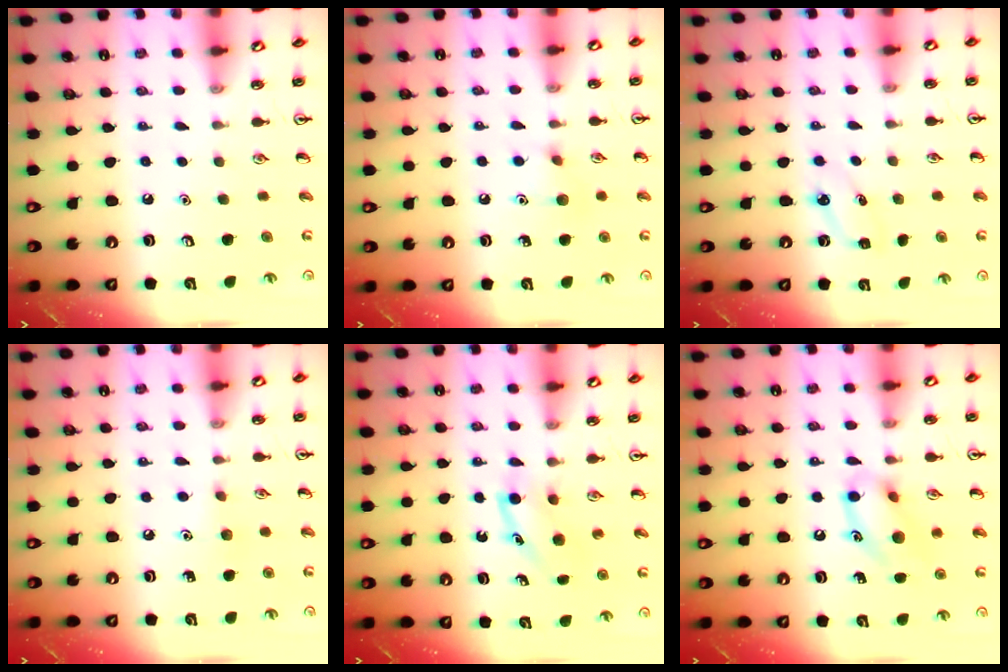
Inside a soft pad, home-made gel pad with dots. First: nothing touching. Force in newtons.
{"total": 6.3, "press": 6.2, "slide": 1.1}
{"total": 5.0, "press": 4.8, "slide": 1.6}
{"total": 5.2, "press": 4.9, "slide": 1.7}
{"total": 5.2, "press": 5.0, "slide": 1.4}
{"total": 11.1, "press": 10.9, "slide": 1.9}